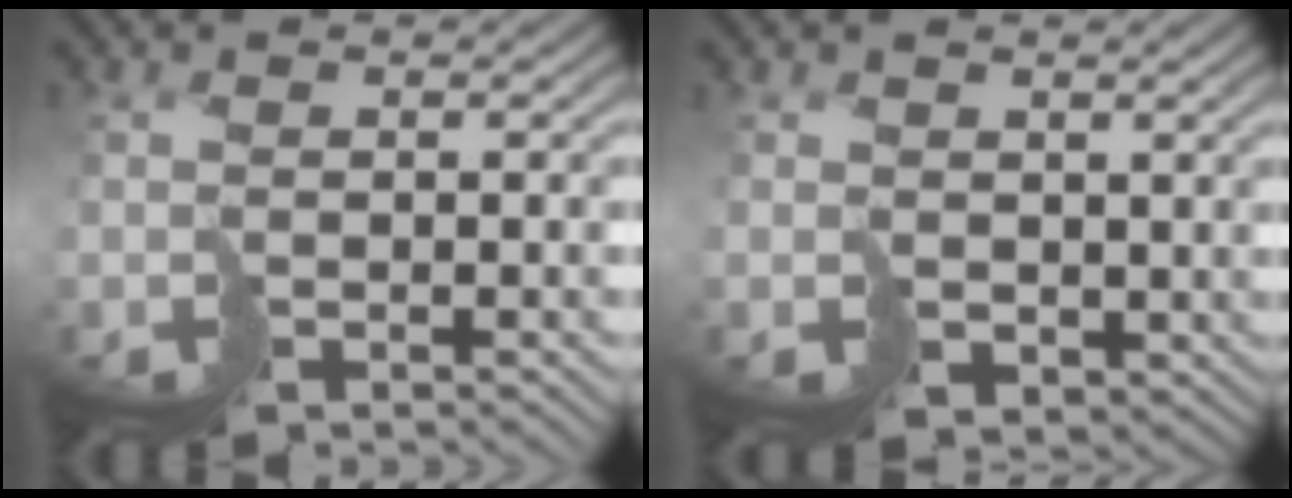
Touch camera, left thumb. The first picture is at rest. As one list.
[{"total": 1.7, "force": [1.2, 1.2, 0.2], "torque": [-0.009, -0.007, 0.028]}]